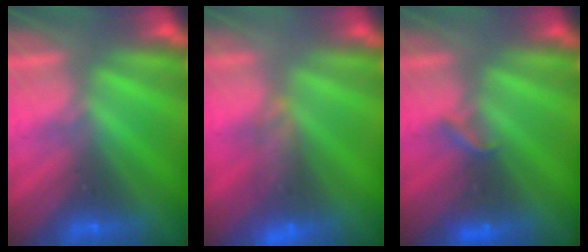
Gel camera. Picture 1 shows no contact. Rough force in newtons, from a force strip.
{"total": 5.5}
{"total": 2.2}